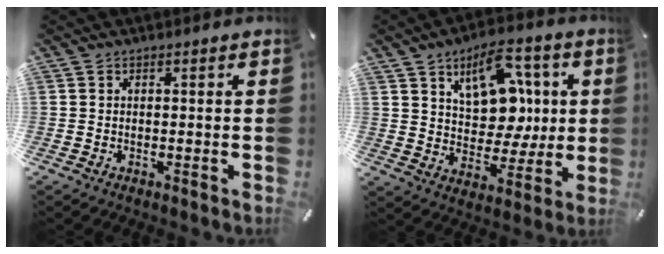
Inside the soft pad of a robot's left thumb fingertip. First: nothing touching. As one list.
[{"total": 14.2, "force": [5.9, 9.9, 8.3], "torque": [-0.115, -0.024, 0.106]}]